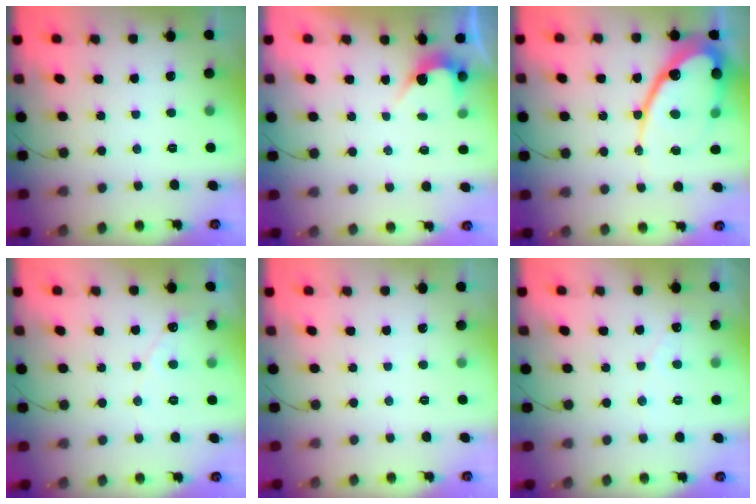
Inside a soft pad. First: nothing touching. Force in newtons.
{"total": 2.5, "press": 2.5, "slide": 0.2}
{"total": 19.9, "press": 19.8, "slide": 1.7}
{"total": 3.7, "press": 3.7, "slide": 0.2}
{"total": 0.0}
{"total": 1.6, "press": 1.6, "slide": 0.1}